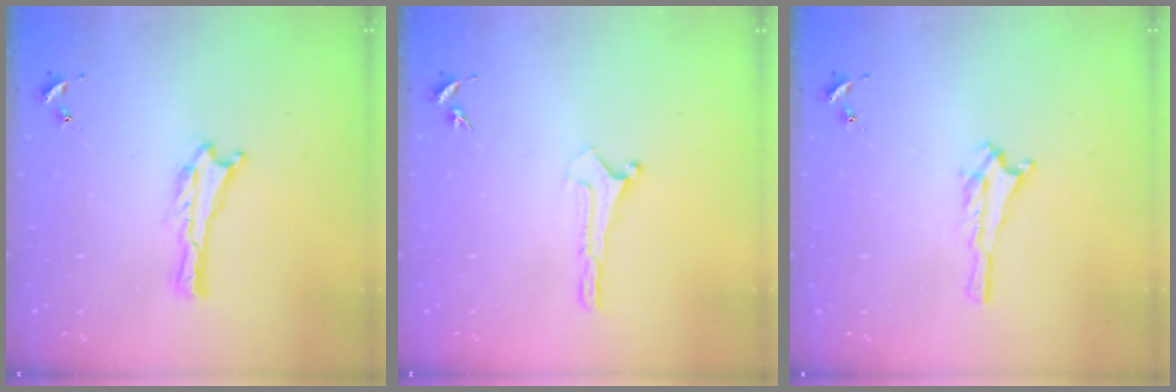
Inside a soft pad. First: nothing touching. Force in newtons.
{"total": 0.0}
{"total": 1.5, "press": 1.4, "slide": 0.2}